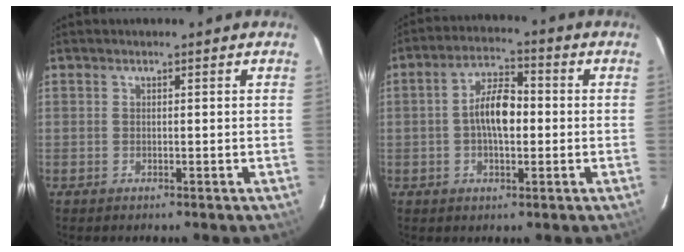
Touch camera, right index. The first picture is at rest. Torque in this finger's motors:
{"motor_torque": [0.62, 0.18, 0.40, 0.14]}